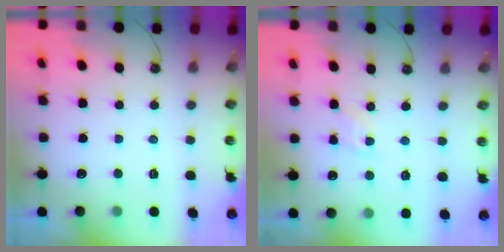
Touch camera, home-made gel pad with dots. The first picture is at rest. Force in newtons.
{"total": 5.2, "press": 5.1, "slide": 0.7}